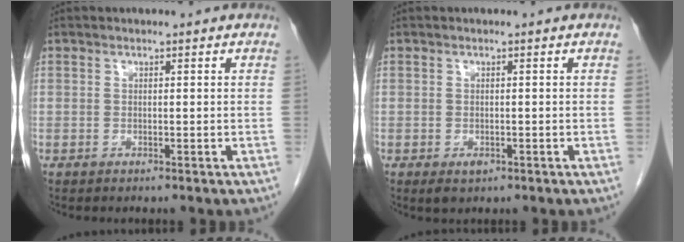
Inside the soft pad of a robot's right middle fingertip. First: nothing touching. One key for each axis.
{"total": 1.7, "fx": -0.8, "fy": 1.0, "fz": 1.1, "tx": -0.017, "ty": 0.000, "tz": -0.005}